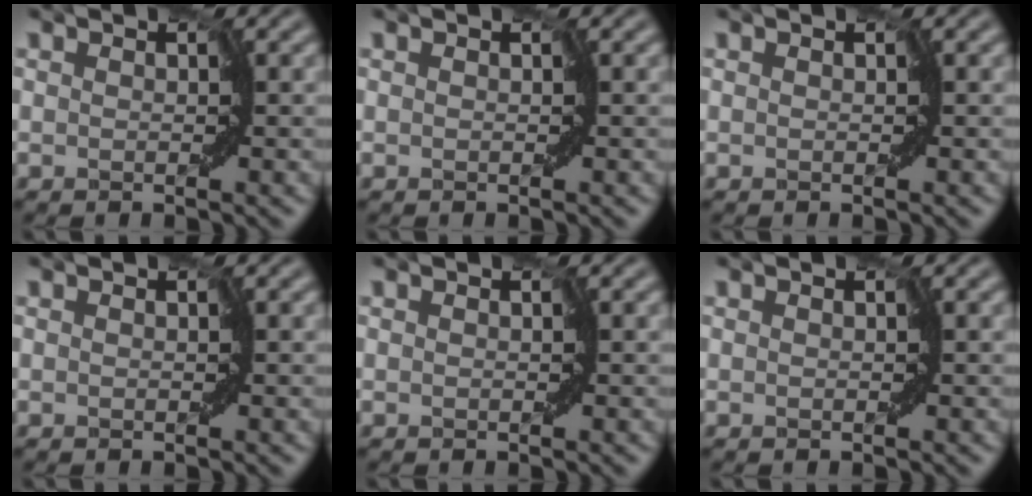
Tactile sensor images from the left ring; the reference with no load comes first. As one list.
[{"total": 0.0}, {"total": 0.0}, {"total": 0.0}, {"total": 0.0}, {"total": 0.0}]